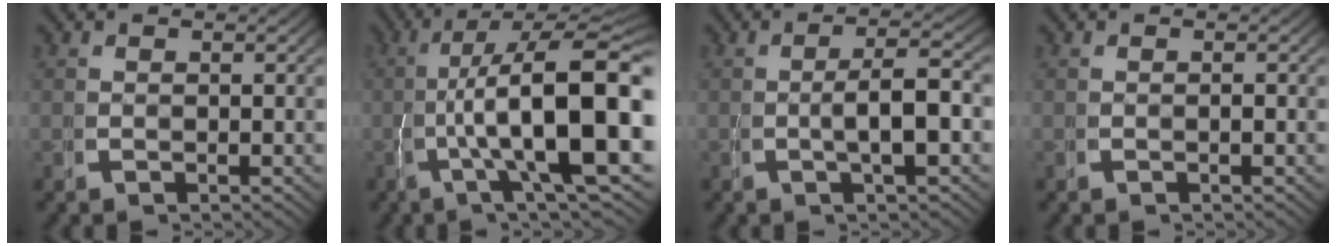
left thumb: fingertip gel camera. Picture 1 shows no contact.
{"total": 14.9, "force": [-0.4, 6.1, 13.6], "torque": [-0.209, -0.014, 0.002]}
{"total": 4.3, "force": [-0.3, 1.2, 4.1], "torque": [-0.066, 0.003, -0.006]}
{"total": 0.0}